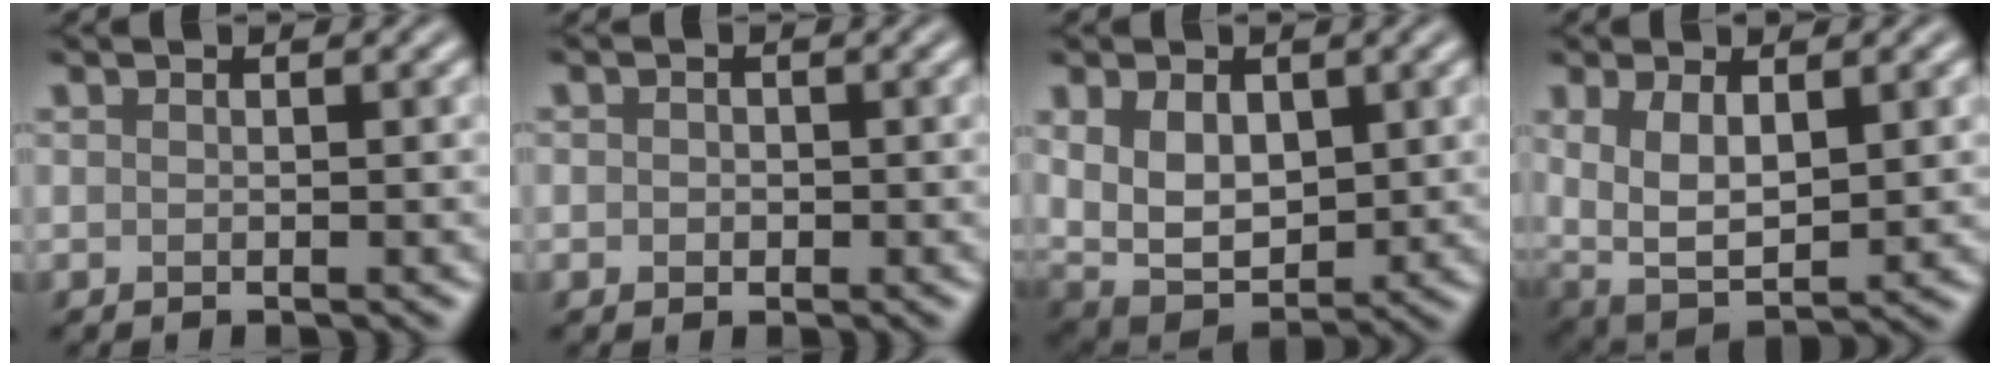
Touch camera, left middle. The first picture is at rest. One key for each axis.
{"total": 0.8, "fx": -0.1, "fy": 0.8, "fz": 0.4, "tx": -0.002, "ty": -0.005, "tz": -0.002}
{"total": 6.5, "fx": 1.2, "fy": 4.2, "fz": 4.8, "tx": -0.100, "ty": -0.008, "tz": 0.024}
{"total": 5.8, "fx": 1.2, "fy": 2.8, "fz": 4.9, "tx": -0.107, "ty": -0.012, "tz": 0.026}